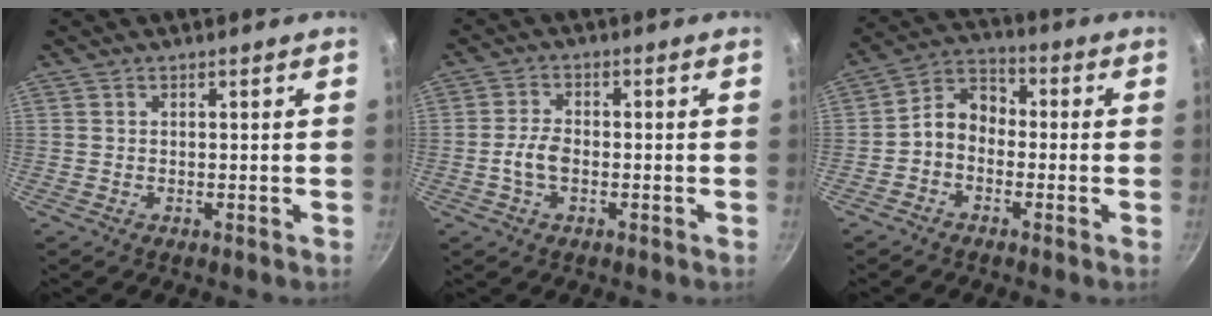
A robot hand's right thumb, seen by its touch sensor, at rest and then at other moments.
{"total": 4.4, "force": [-1.1, 2.5, 3.4], "torque": [-0.068, 0.017, -0.025]}
{"total": 6.8, "force": [-1.7, 5.1, 4.1], "torque": [-0.054, 0.037, -0.050]}